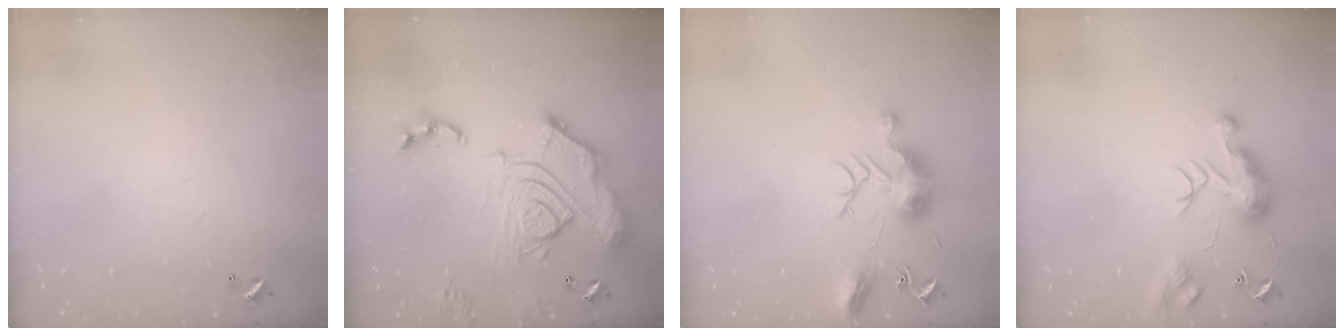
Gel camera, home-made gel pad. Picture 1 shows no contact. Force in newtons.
{"total": 21.5, "press": 21.4, "slide": 2.5}
{"total": 12.0, "press": 12.0, "slide": 0.5}
{"total": 9.6, "press": 9.5, "slide": 0.9}